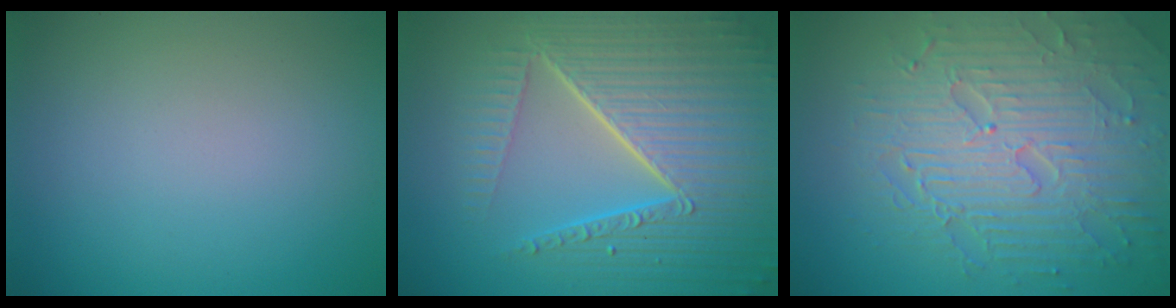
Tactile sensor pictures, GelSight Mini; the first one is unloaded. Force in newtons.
{"total": 10.3, "press": 6.7, "slide": 7.8}
{"total": 8.7, "press": 6.2, "slide": 6.1}